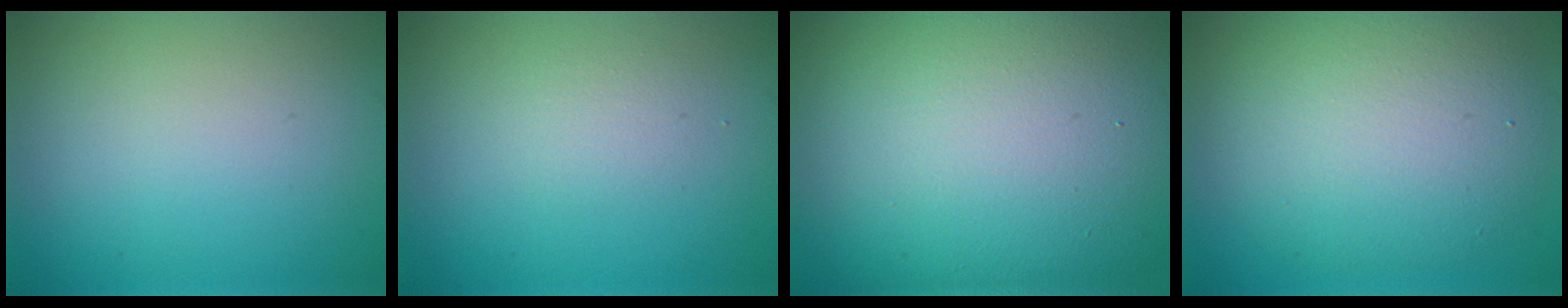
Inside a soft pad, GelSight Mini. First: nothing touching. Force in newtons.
{"total": 1.3, "press": 1.3, "slide": 0.1}
{"total": 20.6, "press": 20.6, "slide": 1.0}
{"total": 8.1, "press": 8.0, "slide": 0.5}